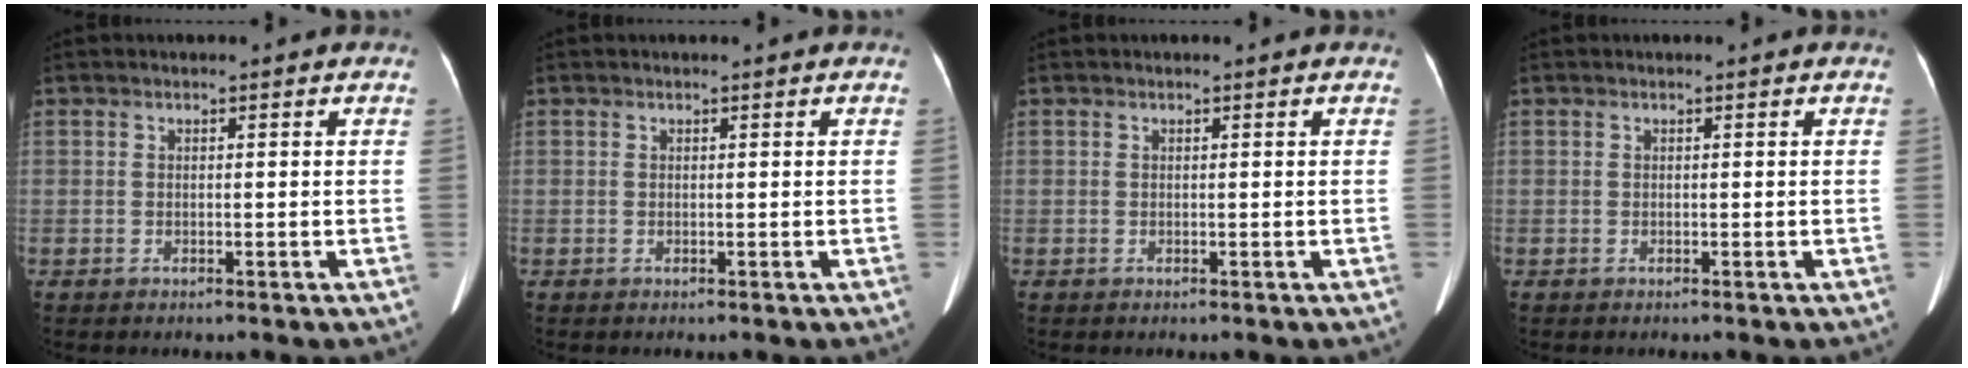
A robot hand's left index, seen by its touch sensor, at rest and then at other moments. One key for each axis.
{"total": 0.0}
{"total": 0.0}
{"total": 0.0}